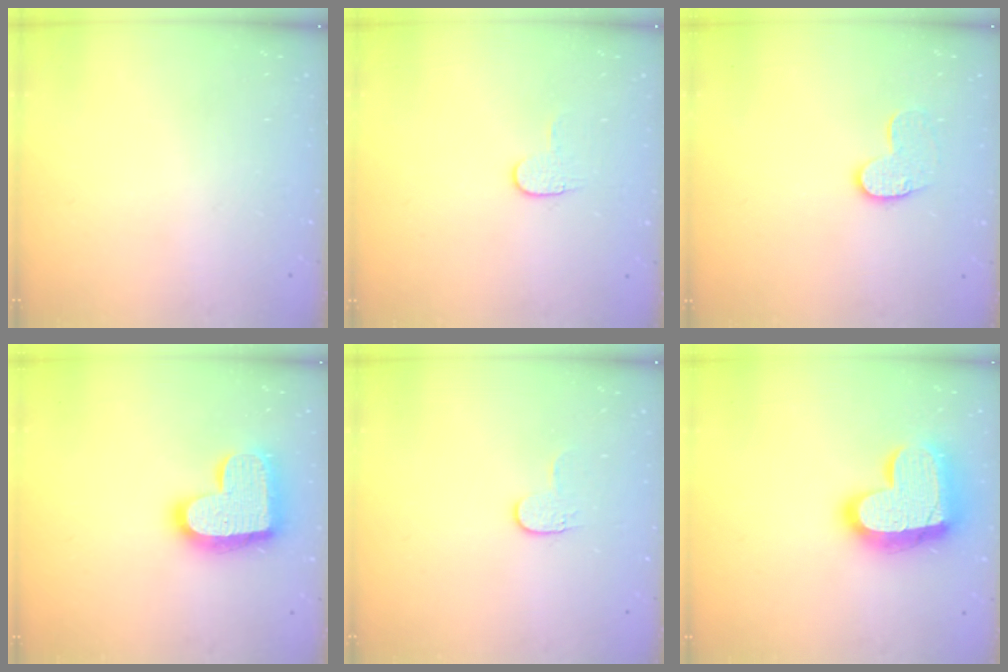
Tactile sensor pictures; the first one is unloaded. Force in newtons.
{"total": 4.5, "press": 4.5, "slide": 0.4}
{"total": 9.1, "press": 9.0, "slide": 0.6}
{"total": 18.7, "press": 18.7, "slide": 1.2}
{"total": 4.0, "press": 4.0, "slide": 0.5}
{"total": 20.9, "press": 20.8, "slide": 1.8}